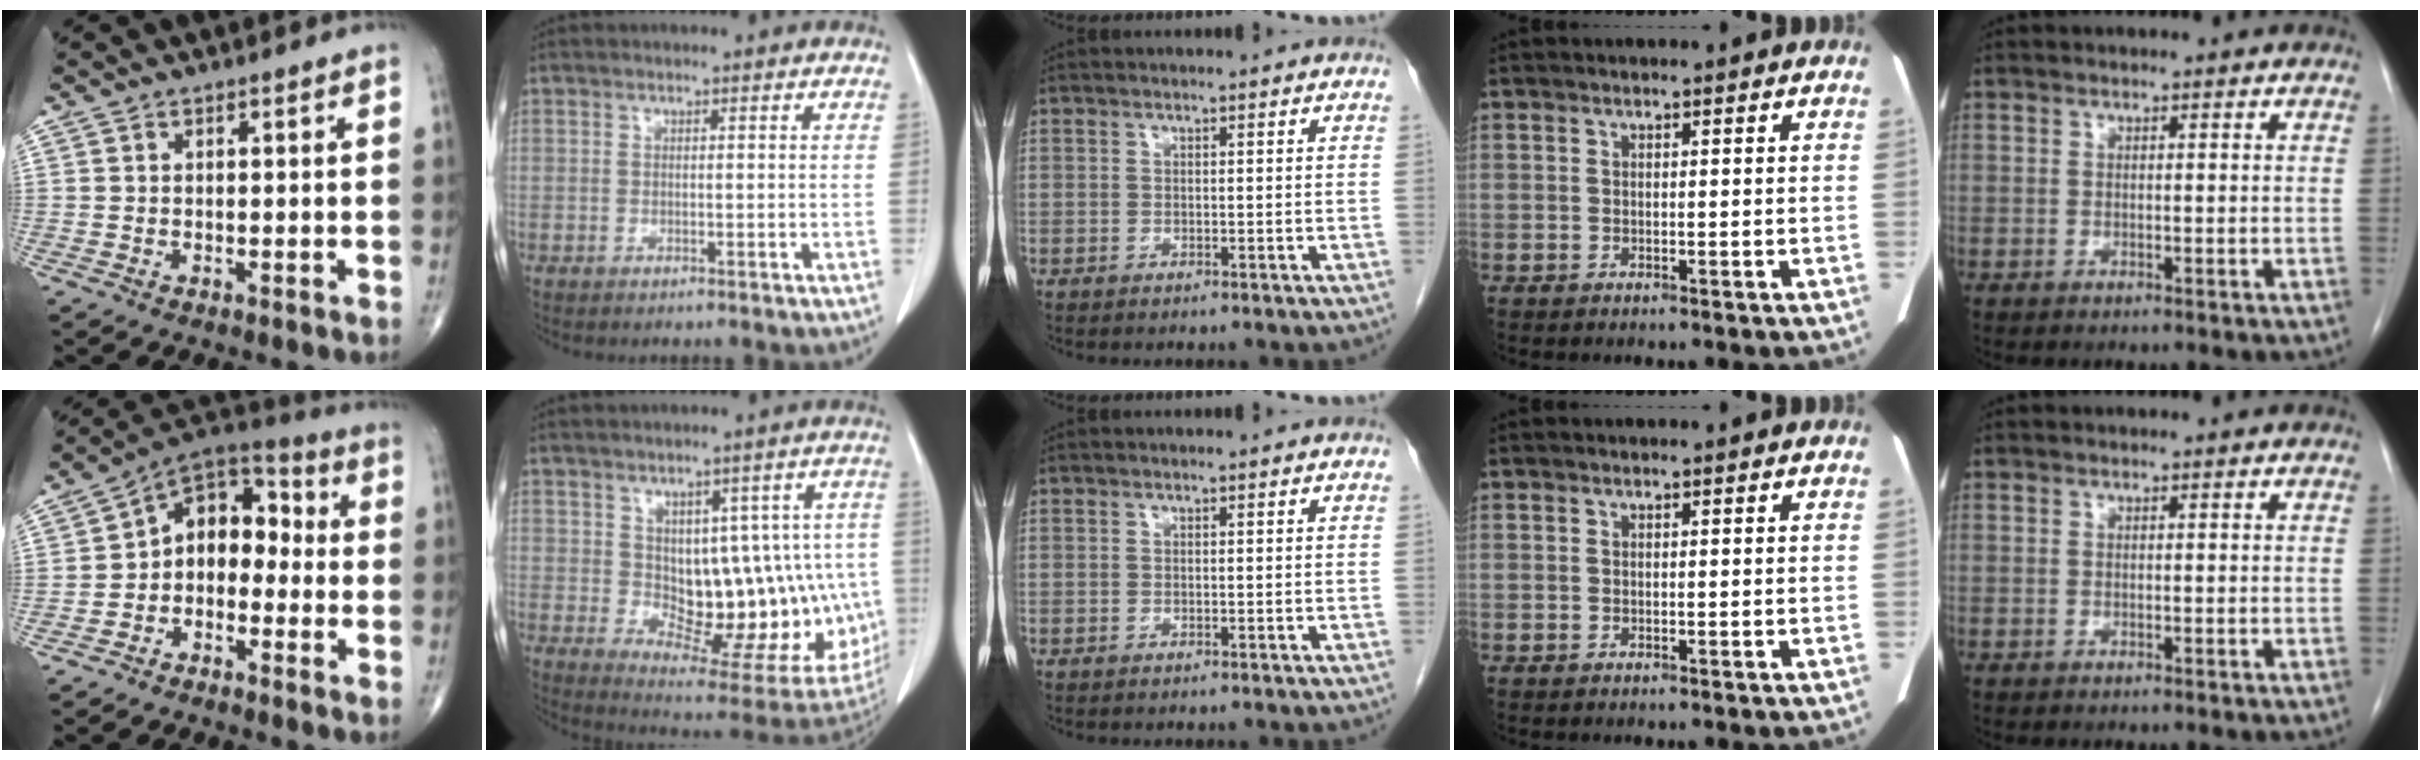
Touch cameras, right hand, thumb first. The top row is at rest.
{"thumb": {"total": 11.1, "force": [-1.7, 7.8, 7.7], "torque": [-0.074, 0.054, -0.051]}, "index": {"total": 15.9, "force": [-0.3, 8.4, 13.5], "torque": [-0.152, 0.011, 0.023]}}